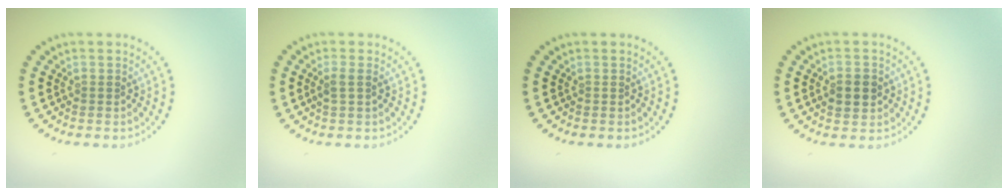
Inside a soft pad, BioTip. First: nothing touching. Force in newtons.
{"total": 1.3, "press": 1.1, "slide": 0.6}
{"total": 0.0}
{"total": 2.3, "press": 2.3, "slide": 0.2}